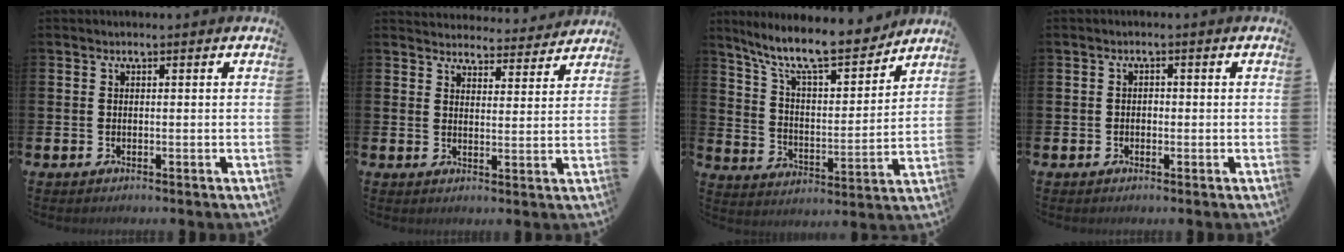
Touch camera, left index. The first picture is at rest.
{"total": 4.1, "force": [4.1, 0.8, -0.1], "torque": [0.003, -0.036, 0.068]}
{"total": 11.5, "force": [10.0, 2.4, 5.0], "torque": [-0.121, -0.068, 0.170]}
{"total": 1.0, "force": [-0.4, 0.8, 0.3], "torque": [-0.001, 0.002, -0.011]}